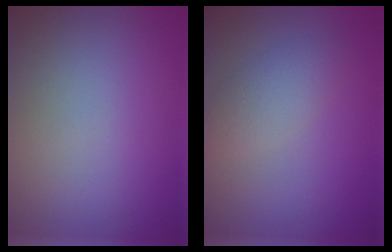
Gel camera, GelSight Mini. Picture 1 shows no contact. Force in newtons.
{"total": 2.4, "press": 2.4, "slide": 0.2}